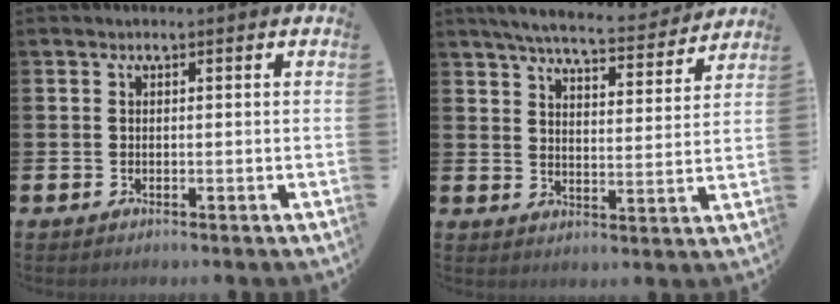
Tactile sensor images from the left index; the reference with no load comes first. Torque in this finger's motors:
{"motor_torque": [1.01, -1.13, 0.66, 0.09]}